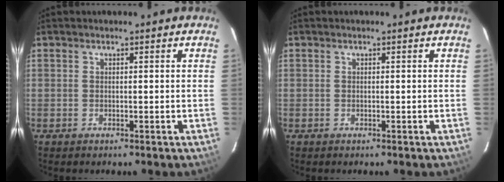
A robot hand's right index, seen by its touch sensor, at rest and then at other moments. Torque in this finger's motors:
{"motor_torque": [0.00, 0.00, 0.01, 0.01]}